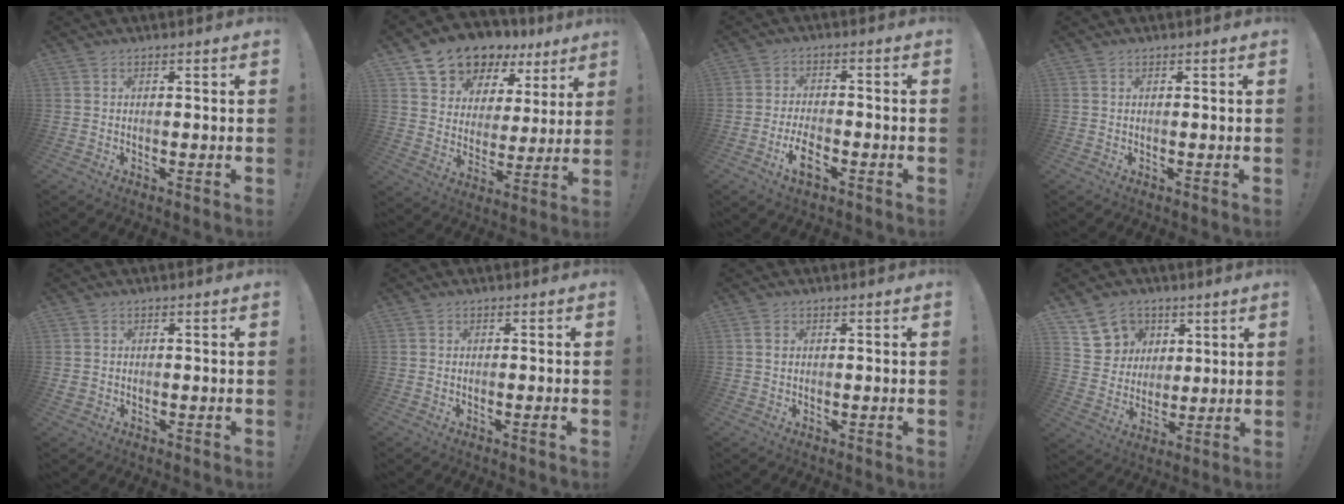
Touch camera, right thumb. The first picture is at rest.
{"total": 11.6, "force": [9.0, 6.8, 2.9], "torque": [-0.051, -0.072, 0.165]}
{"total": 6.3, "force": [-3.5, 2.7, 4.5], "torque": [-0.083, 0.005, -0.061]}
{"total": 0.0}
{"total": 1.2, "force": [-0.1, 1.1, 0.4], "torque": [-0.006, 0.001, -0.001]}
{"total": 1.5, "force": [-0.6, -0.2, 1.4], "torque": [-0.031, 0.002, -0.008]}
{"total": 1.4, "force": [0.5, 1.1, 0.7], "torque": [-0.010, 0.002, 0.007]}
{"total": 10.8, "force": [5.7, 9.0, 1.9], "torque": [-0.030, -0.037, 0.118]}